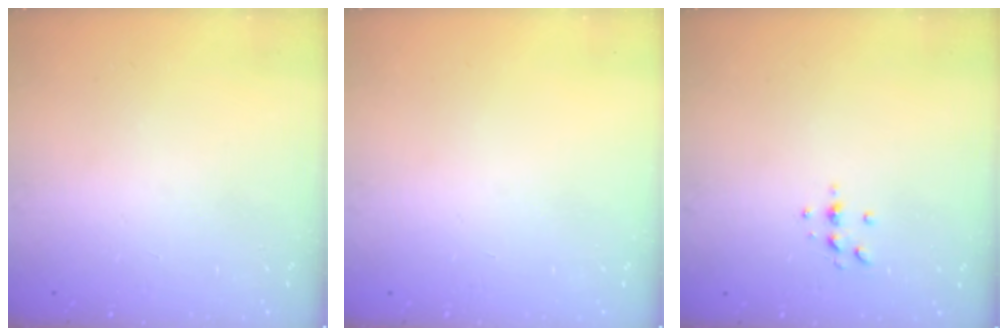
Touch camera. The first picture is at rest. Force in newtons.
{"total": 0.0}
{"total": 3.8, "press": 3.7, "slide": 0.4}